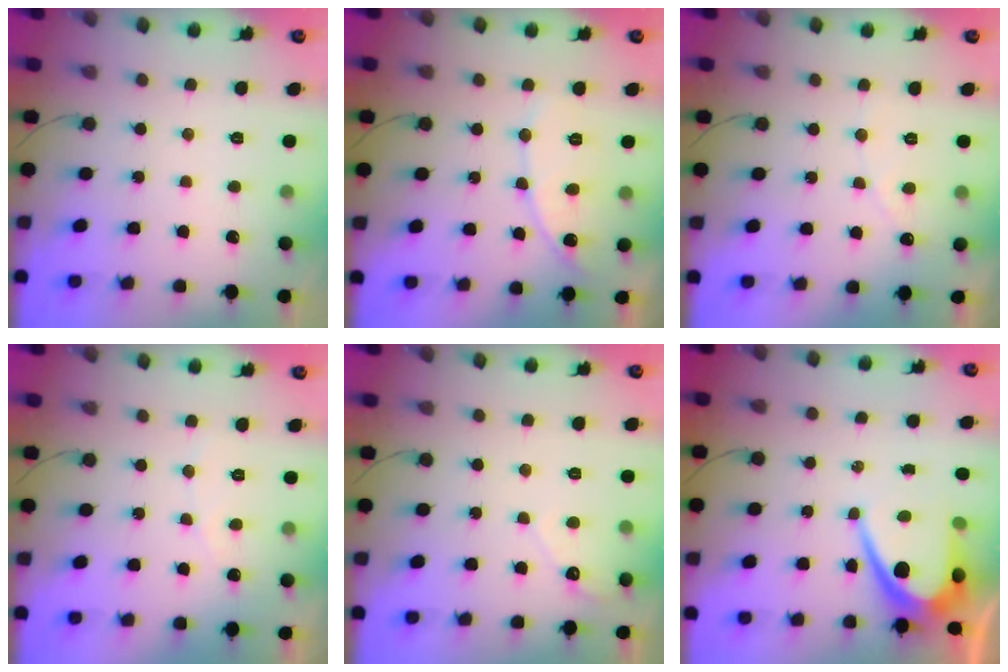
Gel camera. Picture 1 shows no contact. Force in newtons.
{"total": 9.4, "press": 9.4, "slide": 0.6}
{"total": 2.8, "press": 2.8, "slide": 0.1}
{"total": 2.8, "press": 2.8, "slide": 0.2}
{"total": 2.7, "press": 2.7, "slide": 0.2}
{"total": 10.1, "press": 10.1, "slide": 0.8}